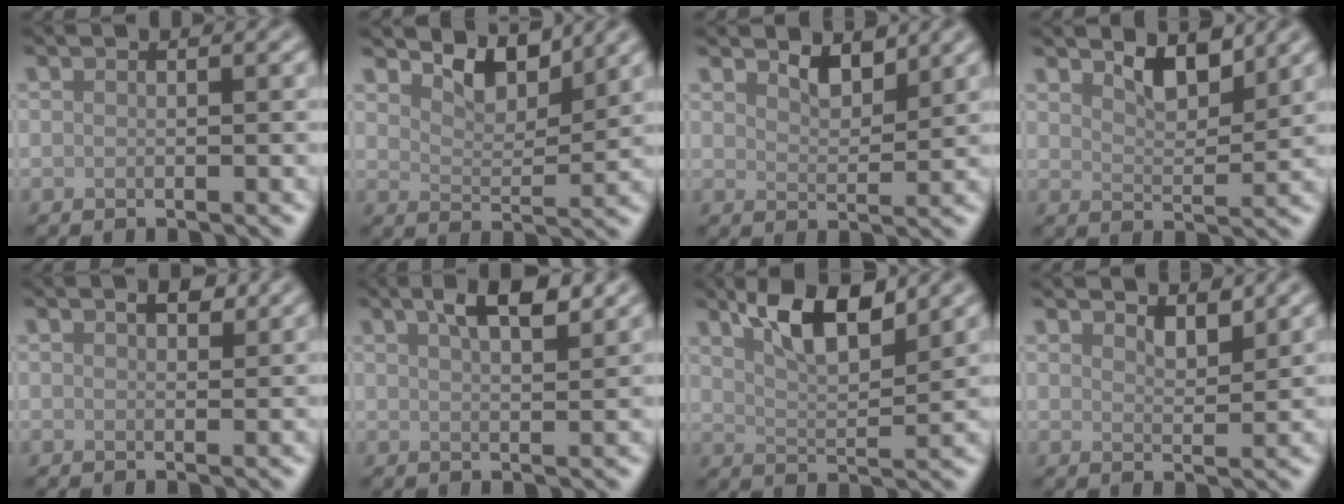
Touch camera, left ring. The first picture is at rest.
{"total": 3.9, "force": [3.5, 1.0, 1.5], "torque": [-0.036, -0.008, 0.057]}
{"total": 2.3, "force": [1.9, 0.7, 1.2], "torque": [-0.024, -0.006, 0.032]}
{"total": 3.2, "force": [2.4, 1.0, 1.8], "torque": [-0.037, -0.007, 0.040]}
{"total": 1.6, "force": [0.9, 0.8, 1.1], "torque": [-0.015, 0.003, 0.016]}
{"total": 4.3, "force": [2.6, 1.2, 3.2], "torque": [-0.044, 0.011, 0.037]}
{"total": 6.1, "force": [3.6, 2.0, 4.5], "torque": [-0.079, 0.002, 0.060]}
{"total": 1.9, "force": [1.6, 0.5, 0.9], "torque": [-0.016, -0.003, 0.026]}